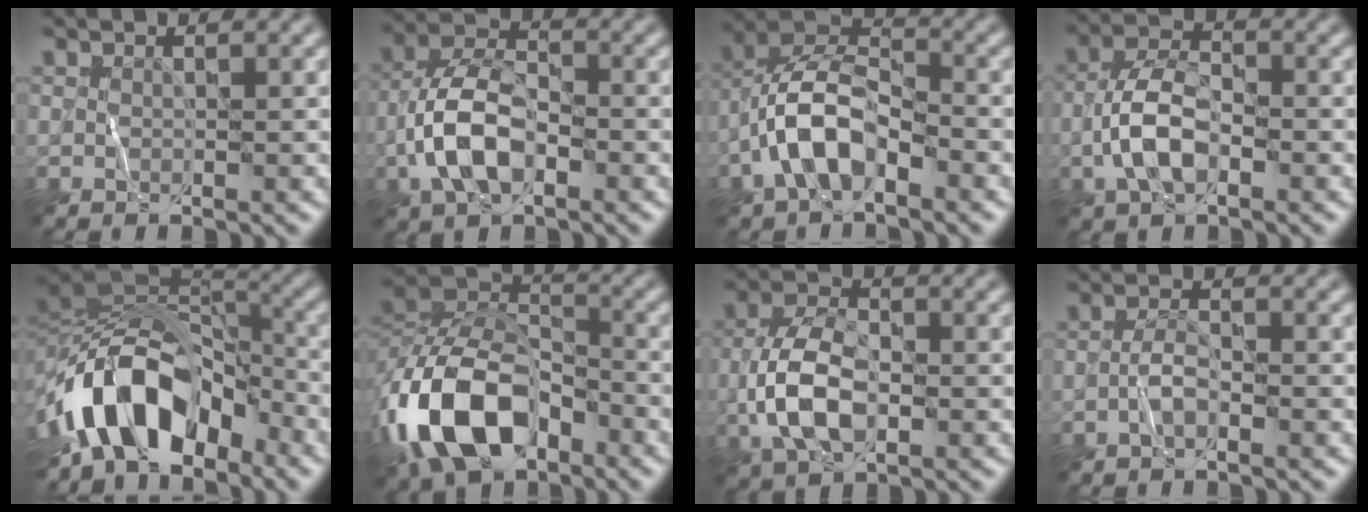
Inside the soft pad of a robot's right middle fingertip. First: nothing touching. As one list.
[{"total": 6.5, "force": [-2.2, 3.4, 5.0], "torque": [-0.104, 0.008, -0.050]}, {"total": 6.8, "force": [-3.1, 3.3, 5.1], "torque": [-0.099, 0.015, -0.063]}, {"total": 5.0, "force": [-1.7, 2.5, 4.0], "torque": [-0.081, 0.009, -0.042]}, {"total": 11.8, "force": [-5.9, 6.4, 8.0], "torque": [-0.124, 0.018, -0.110]}, {"total": 11.9, "force": [-5.7, 7.0, 7.7], "torque": [-0.157, 0.003, -0.118]}, {"total": 6.1, "force": [-1.6, 3.3, 5.0], "torque": [-0.105, 0.005, -0.039]}, {"total": 1.6, "force": [-0.8, 0.5, 1.3], "torque": [-0.027, 0.007, -0.020]}]